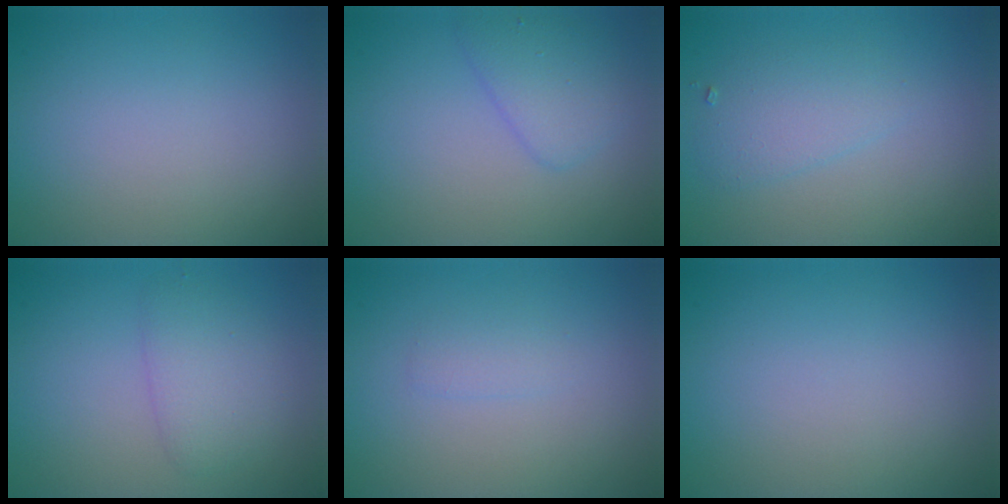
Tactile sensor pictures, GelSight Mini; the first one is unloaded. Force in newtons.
{"total": 2.8, "press": 2.8, "slide": 0.1}
{"total": 2.2, "press": 2.2, "slide": 0.1}
{"total": 2.6, "press": 2.6, "slide": 0.1}
{"total": 1.0, "press": 1.0, "slide": 0.1}
{"total": 0.0}